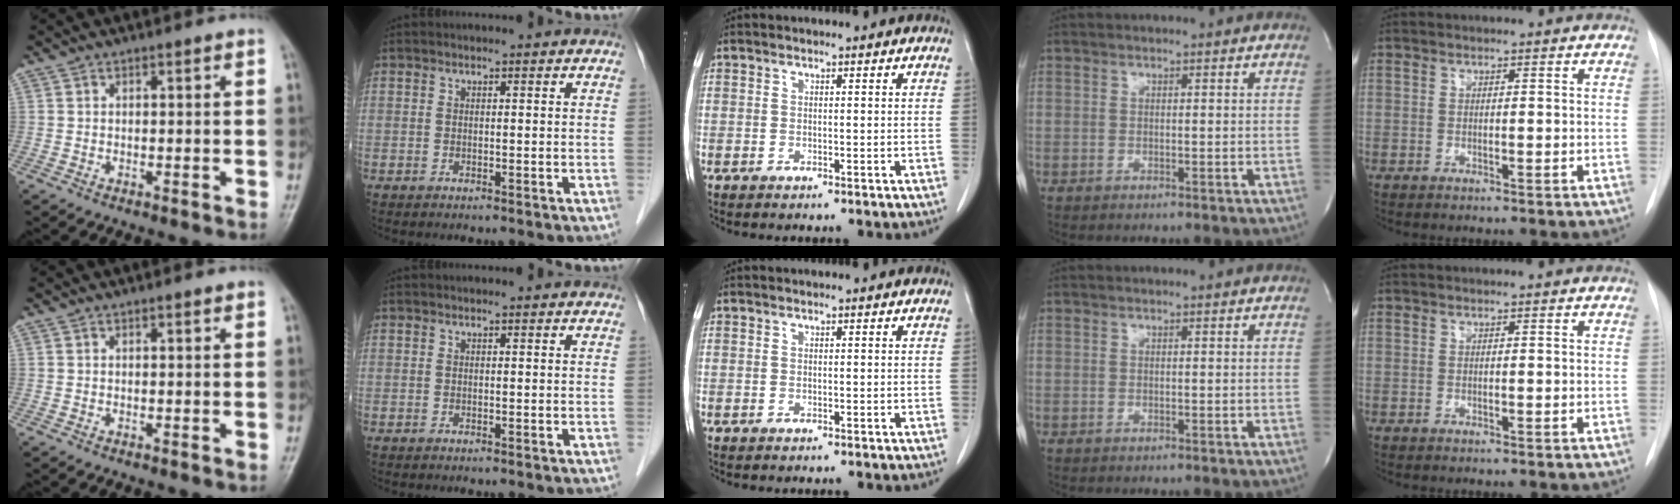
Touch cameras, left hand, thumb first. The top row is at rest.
{"thumb": {"total": 0.6, "force": [0.4, 0.1, 0.4], "torque": [-0.005, -0.001, 0.004]}, "index": {"total": 0.8, "force": [0.8, 0.1, 0.1], "torque": [-0.008, 0.003, 0.006]}}